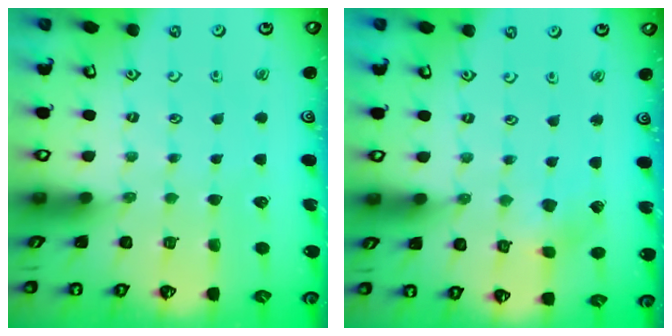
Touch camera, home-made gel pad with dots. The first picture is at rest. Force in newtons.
{"total": 2.0, "press": 2.0, "slide": 0.2}